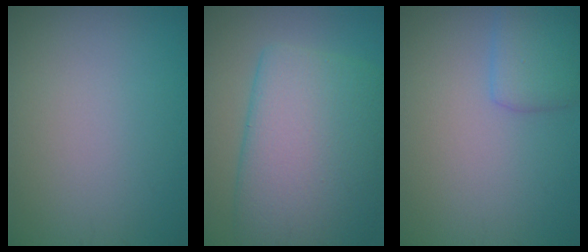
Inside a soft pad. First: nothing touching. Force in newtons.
{"total": 11.2, "press": 11.2, "slide": 0.4}
{"total": 2.7, "press": 2.7, "slide": 0.0}